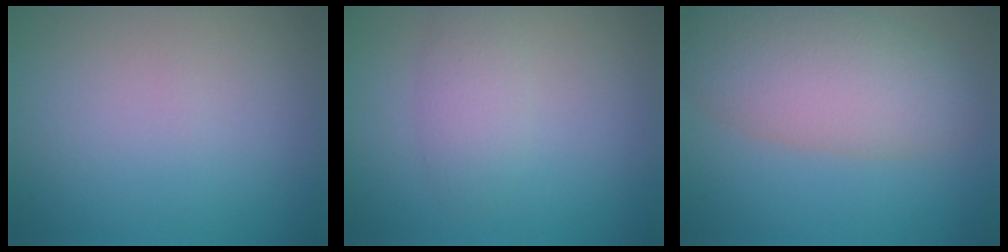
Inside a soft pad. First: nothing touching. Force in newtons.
{"total": 2.6, "press": 2.6, "slide": 0.1}
{"total": 7.3, "press": 7.3, "slide": 0.1}